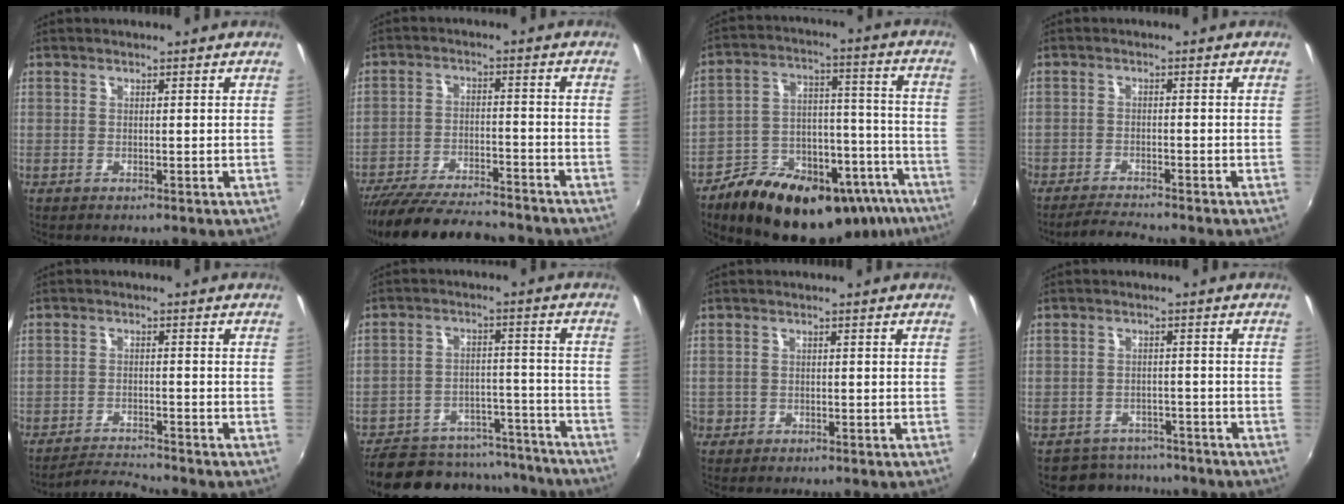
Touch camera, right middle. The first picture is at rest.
{"total": 18.1, "force": [-16.0, 3.5, 7.7], "torque": [-0.161, -0.030, -0.249]}
{"total": 27.5, "force": [-19.0, 13.0, 15.1], "torque": [-0.244, 0.023, -0.250]}
{"total": 3.7, "force": [-3.6, -0.3, 0.8], "torque": [-0.038, -0.008, -0.070]}
{"total": 4.7, "force": [-4.6, -0.7, 0.5], "torque": [-0.033, -0.002, -0.087]}
{"total": 21.2, "force": [-18.0, 8.7, 7.1], "torque": [-0.153, 0.035, -0.226]}
{"total": 2.2, "force": [-1.0, 1.9, 0.4], "torque": [-0.015, -0.001, -0.016]}
{"total": 6.5, "force": [-5.5, 3.4, 0.1], "torque": [-0.010, 0.020, -0.080]}